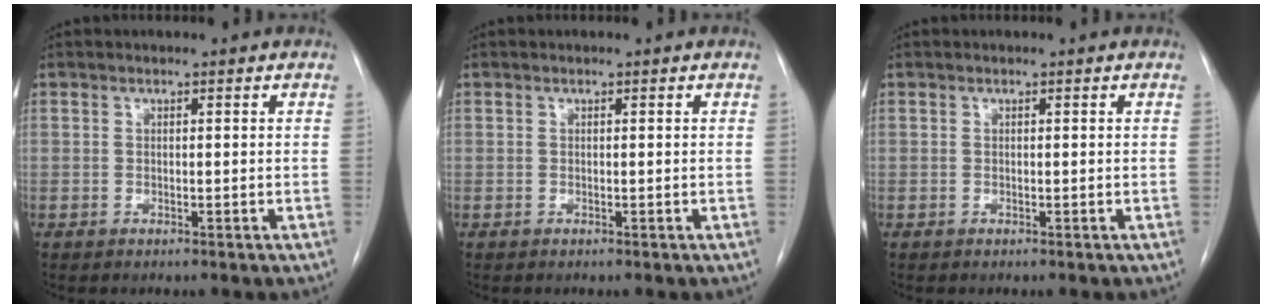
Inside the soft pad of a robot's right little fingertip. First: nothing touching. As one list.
[{"total": 0.0}, {"total": 0.0}]